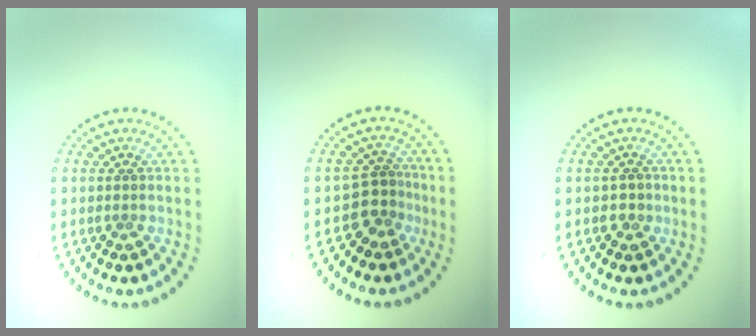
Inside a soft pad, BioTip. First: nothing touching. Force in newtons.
{"total": 2.5, "press": 1.8, "slide": 1.7}
{"total": 1.0, "press": 0.9, "slide": 0.3}